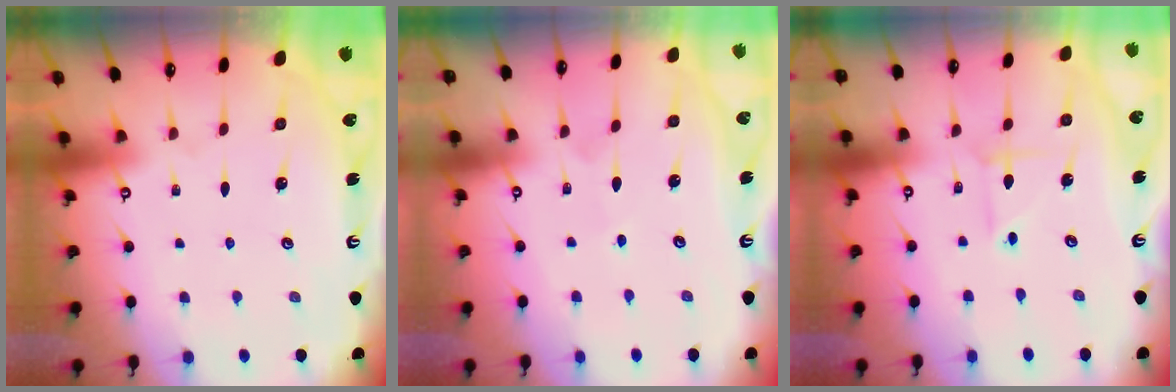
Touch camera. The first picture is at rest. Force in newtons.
{"total": 2.7, "press": 2.6, "slide": 0.2}
{"total": 3.0, "press": 3.0, "slide": 0.3}